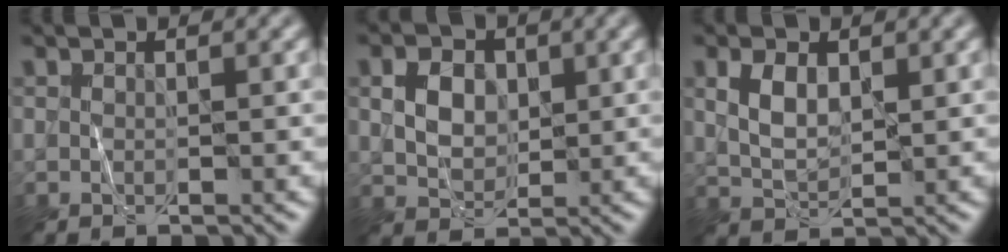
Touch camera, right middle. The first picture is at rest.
{"total": 3.4, "force": [0.8, 2.6, 2.1], "torque": [-0.039, 0.001, 0.012]}
{"total": 3.1, "force": [1.1, 1.8, 2.3], "torque": [-0.051, 0.001, 0.025]}